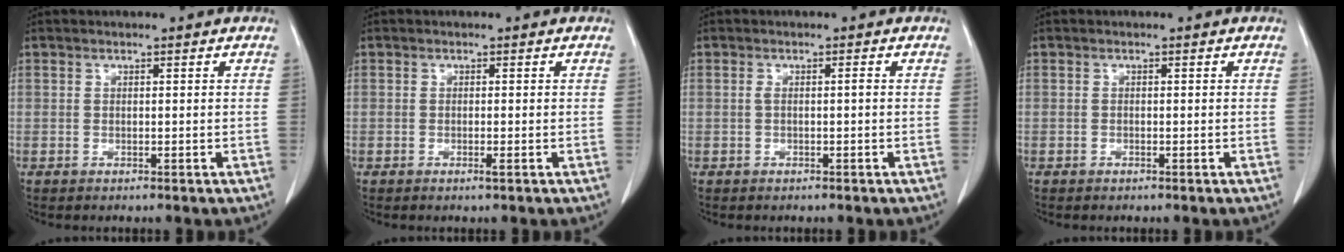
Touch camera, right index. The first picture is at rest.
{"total": 0.8, "force": [-0.4, -0.1, 0.7], "torque": [-0.013, 0.000, -0.004]}
{"total": 1.1, "force": [-0.1, 0.1, 1.1], "torque": [-0.018, 0.003, 0.000]}
{"total": 0.0}